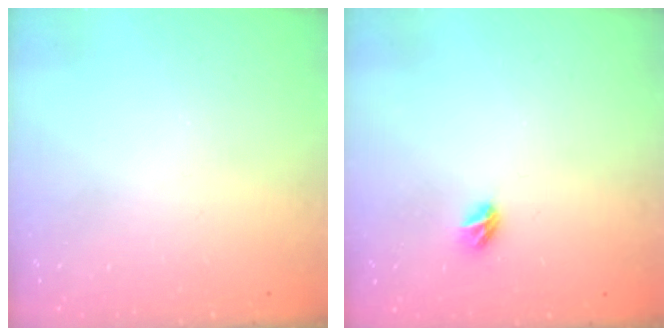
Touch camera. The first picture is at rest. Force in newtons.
{"total": 5.8, "press": 5.8, "slide": 0.7}